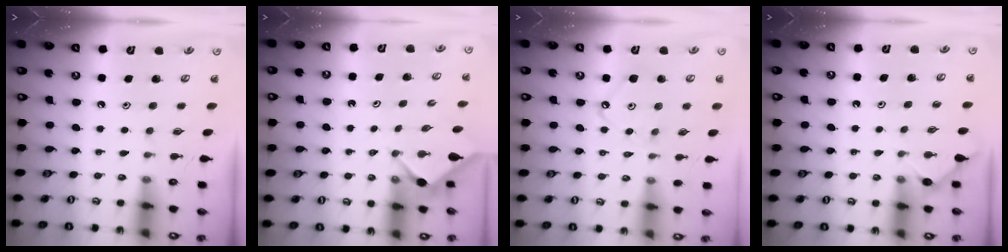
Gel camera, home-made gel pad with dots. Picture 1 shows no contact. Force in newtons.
{"total": 2.9, "press": 2.9, "slide": 0.3}
{"total": 6.2, "press": 6.1, "slide": 0.8}
{"total": 2.4, "press": 2.4, "slide": 0.3}